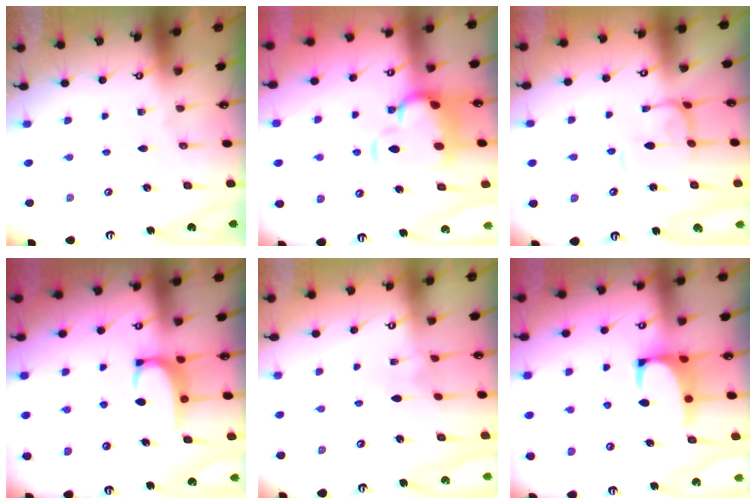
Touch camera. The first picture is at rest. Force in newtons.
{"total": 5.8, "press": 5.6, "slide": 1.6}
{"total": 1.5, "press": 1.5, "slide": 0.5}
{"total": 3.6, "press": 3.6, "slide": 0.5}
{"total": 2.4, "press": 2.4, "slide": 0.4}
{"total": 1.9, "press": 1.7, "slide": 0.8}